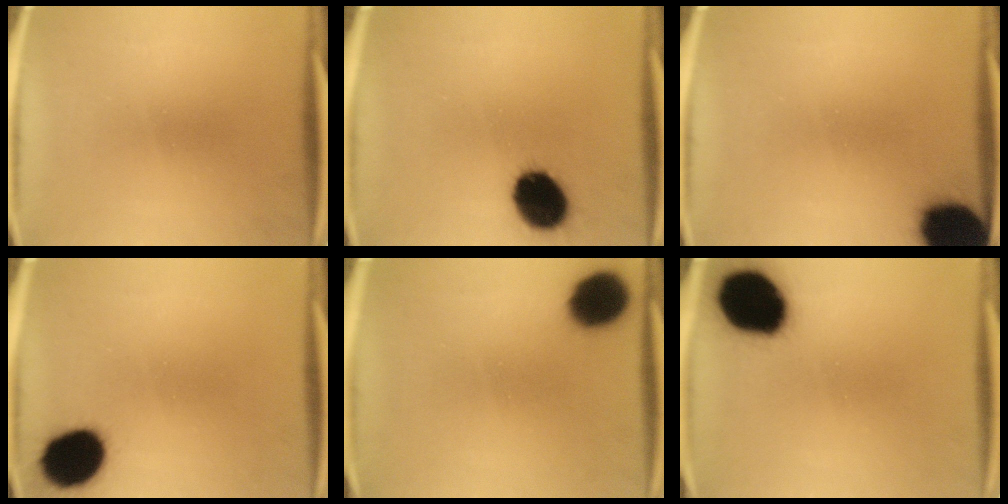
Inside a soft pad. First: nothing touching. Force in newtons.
{"total": 14.0}
{"total": 18.4}
{"total": 14.6}
{"total": 12.7}
{"total": 19.5}